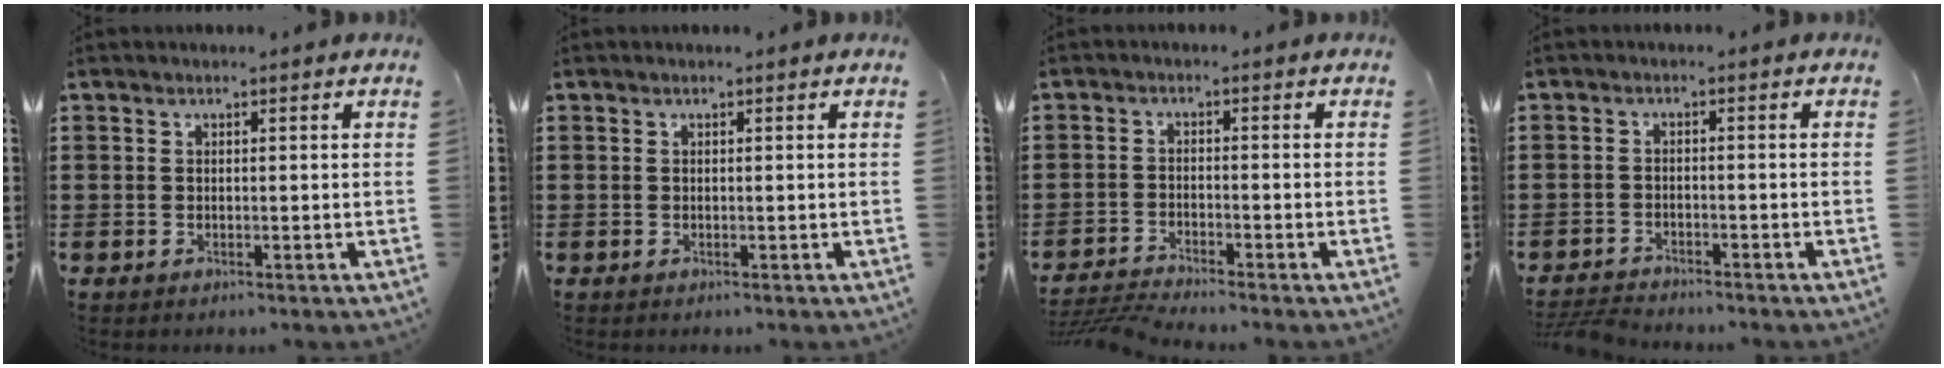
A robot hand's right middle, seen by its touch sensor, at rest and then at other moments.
{"total": 0.0}
{"total": 3.2, "force": [-3.1, -0.1, 0.8], "torque": [-0.029, -0.006, -0.069]}
{"total": 3.2, "force": [-3.1, 0.4, 0.6], "torque": [-0.018, 0.001, -0.067]}